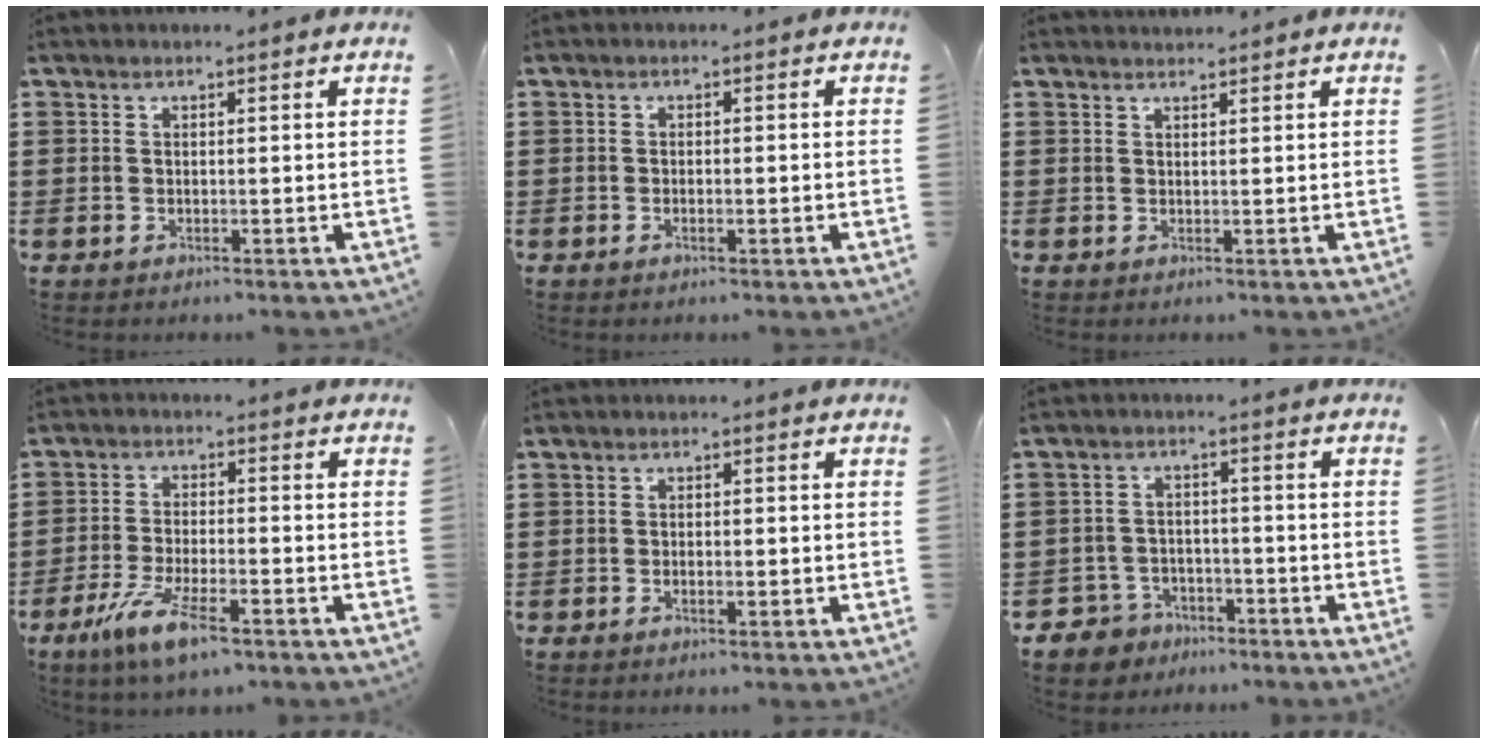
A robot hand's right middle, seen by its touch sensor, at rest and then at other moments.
{"total": 0.8, "force": [-0.4, 0.1, 0.7], "torque": [-0.014, -0.003, -0.006]}
{"total": 1.2, "force": [1.2, 0.0, -0.1], "torque": [-0.002, -0.003, 0.023]}
{"total": 7.9, "force": [-4.8, 1.7, 6.0], "torque": [-0.132, -0.010, -0.091]}
{"total": 1.3, "force": [-0.5, 0.4, 1.1], "torque": [-0.021, -0.001, -0.010]}
{"total": 4.0, "force": [-3.6, 1.7, 0.1], "torque": [-0.027, 0.001, -0.082]}